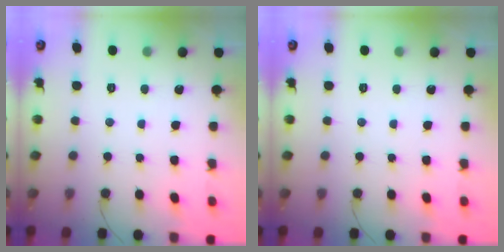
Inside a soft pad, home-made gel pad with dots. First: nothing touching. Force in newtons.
{"total": 0.0}